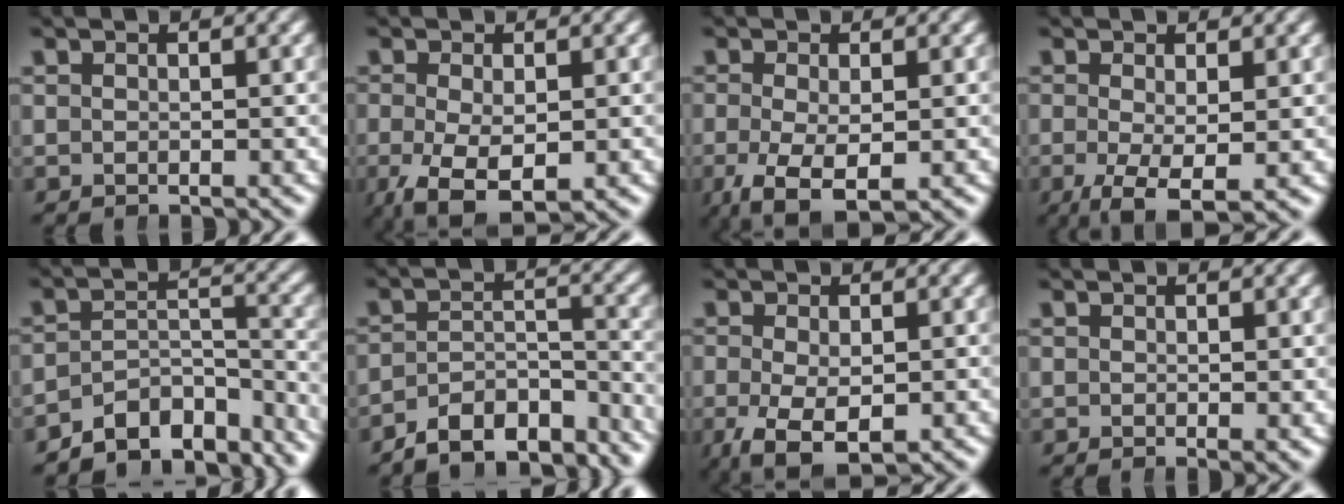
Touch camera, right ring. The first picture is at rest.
{"total": 7.8, "force": [-4.2, 4.2, 5.0], "torque": [-0.125, -0.066, -0.036]}
{"total": 7.1, "force": [-3.9, 3.4, 4.9], "torque": [-0.120, -0.060, -0.032]}
{"total": 5.2, "force": [-3.0, 2.0, 3.8], "torque": [-0.087, -0.049, -0.026]}
{"total": 10.5, "force": [-8.4, 4.6, 4.5], "torque": [-0.069, -0.037, -0.118]}
{"total": 9.4, "force": [-8.1, 3.5, 3.4], "torque": [-0.051, -0.032, -0.119]}
{"total": 7.6, "force": [-4.1, 4.1, 4.9], "torque": [-0.120, -0.064, -0.034]}
{"total": 0.7, "force": [0.1, 0.0, 0.7], "torque": [-0.005, -0.004, 0.003]}